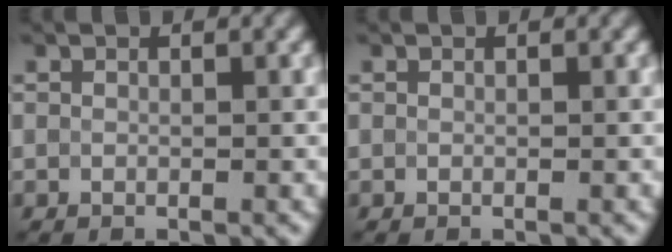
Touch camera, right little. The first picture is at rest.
{"total": 0.0}